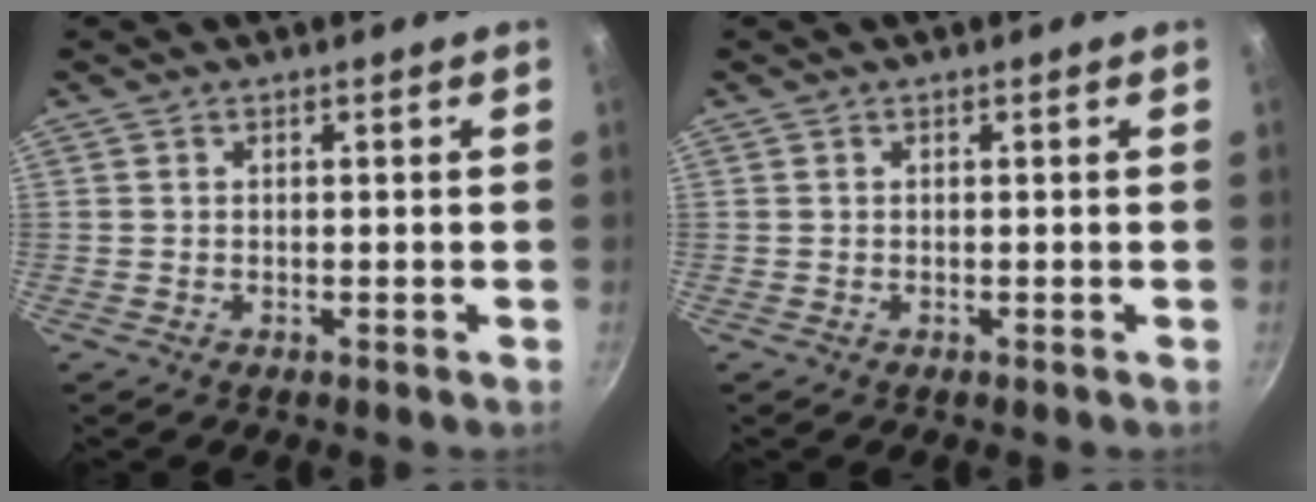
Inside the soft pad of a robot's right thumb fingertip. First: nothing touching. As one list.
[{"total": 0.0}]